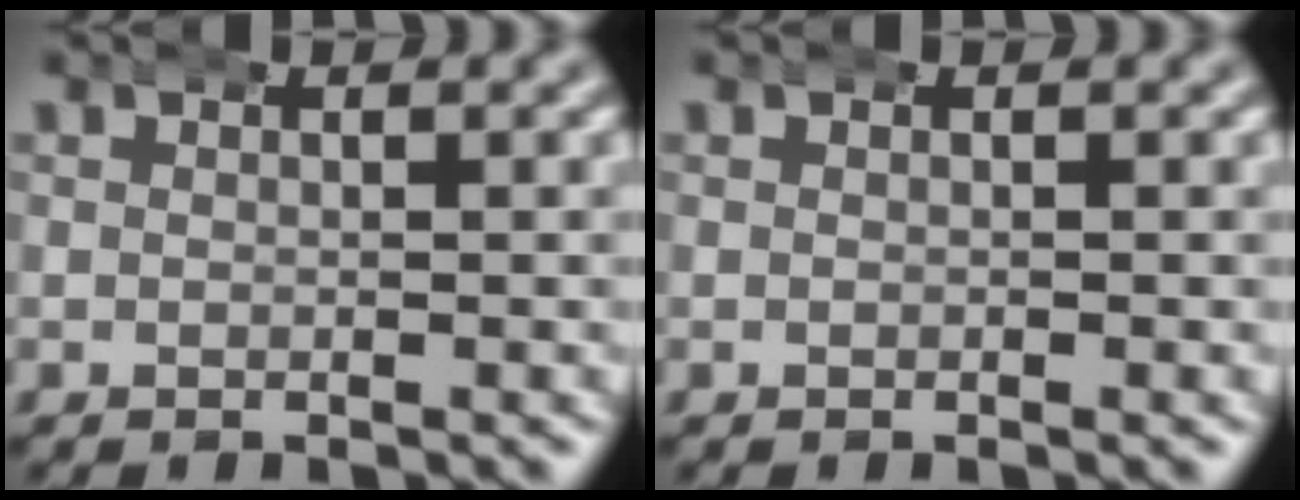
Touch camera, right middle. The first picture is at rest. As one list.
[{"total": 0.0}]